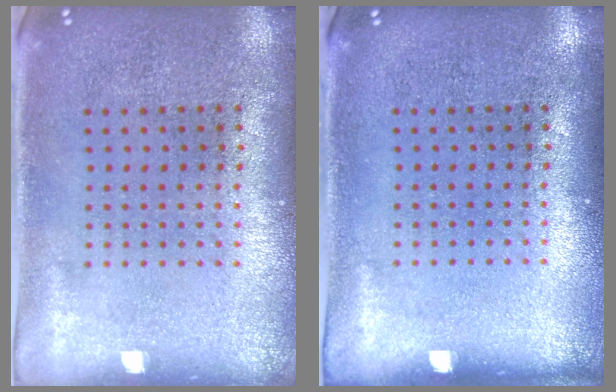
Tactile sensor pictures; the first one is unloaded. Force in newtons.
{"total": 0.0}